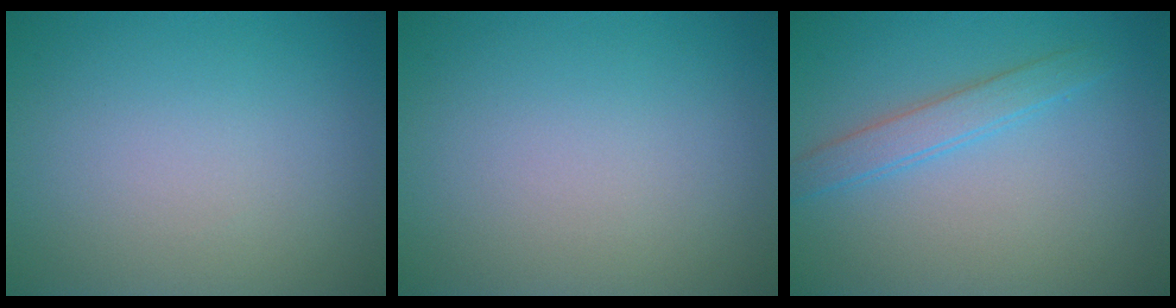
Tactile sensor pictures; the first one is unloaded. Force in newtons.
{"total": 0.0}
{"total": 2.3, "press": 2.3, "slide": 0.0}